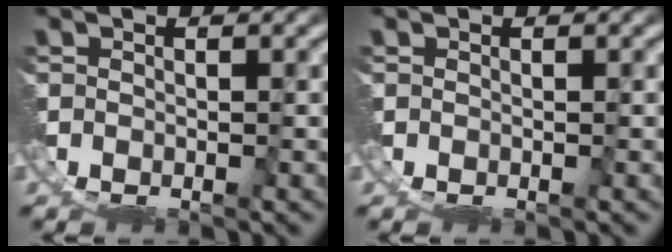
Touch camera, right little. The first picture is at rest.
{"total": 0.0}